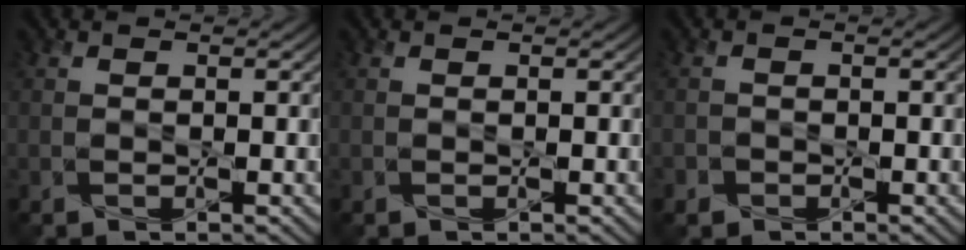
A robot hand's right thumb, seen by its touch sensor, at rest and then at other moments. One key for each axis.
{"total": 0.0}
{"total": 1.3, "fx": -1.0, "fy": 0.8, "fz": -0.3, "tx": 0.009, "ty": -0.004, "tz": -0.023}